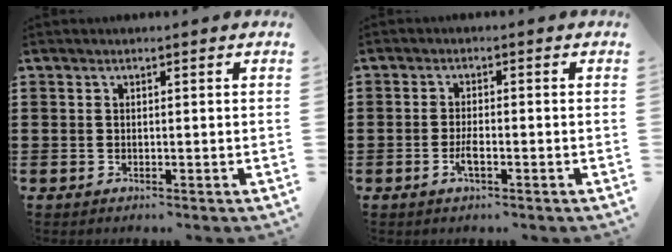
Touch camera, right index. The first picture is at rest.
{"total": 2.5, "force": [-1.1, 0.6, 2.2], "torque": [-0.045, -0.002, -0.022]}